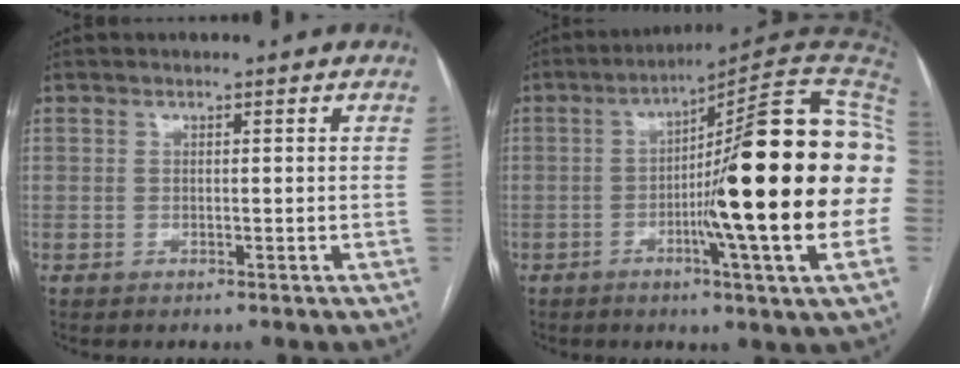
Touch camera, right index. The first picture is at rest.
{"total": 25.1, "force": [-1.8, -0.9, 25.1], "torque": [-0.275, 0.011, -0.046]}